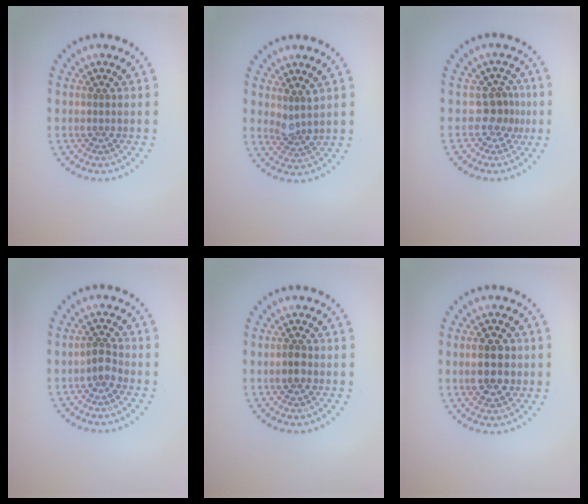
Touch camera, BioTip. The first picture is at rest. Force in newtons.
{"total": 2.0, "press": 1.5, "slide": 1.3}
{"total": 2.2, "press": 1.5, "slide": 1.6}
{"total": 1.6, "press": 1.4, "slide": 0.8}
{"total": 1.4, "press": 1.4, "slide": 0.2}
{"total": 4.5, "press": 4.5, "slide": 0.0}